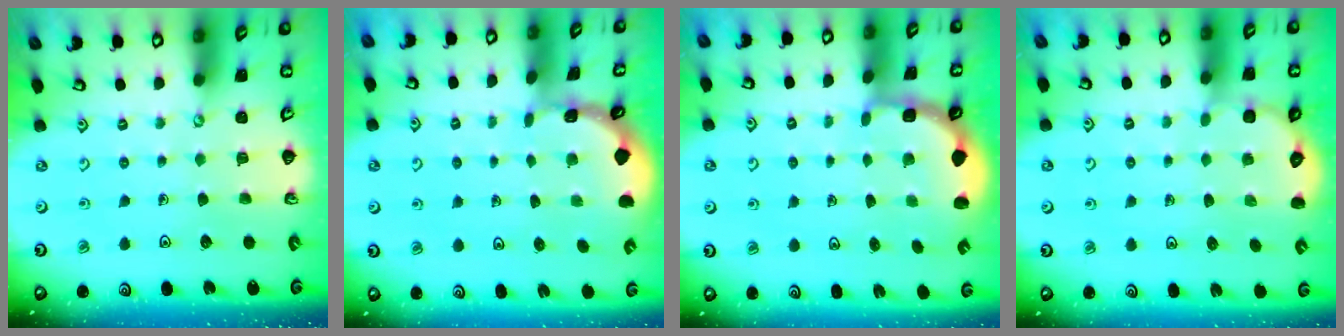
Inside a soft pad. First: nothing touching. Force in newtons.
{"total": 0.8, "press": 0.8, "slide": 0.1}
{"total": 2.4, "press": 1.8, "slide": 1.6}
{"total": 2.2, "press": 2.2, "slide": 0.3}